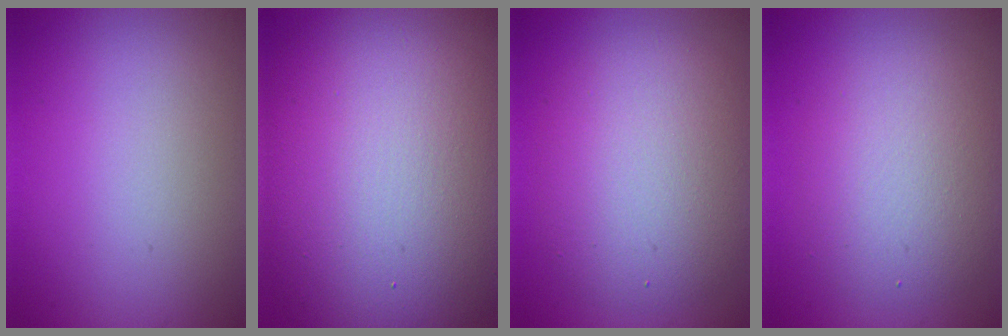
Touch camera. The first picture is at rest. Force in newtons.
{"total": 17.3, "press": 17.3, "slide": 1.2}
{"total": 6.6, "press": 6.6, "slide": 0.5}
{"total": 4.6, "press": 4.5, "slide": 0.4}